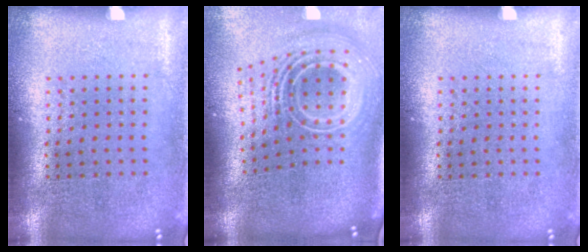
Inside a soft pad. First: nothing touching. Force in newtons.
{"total": 2.9, "press": 1.9, "slide": 2.2}
{"total": 0.0}